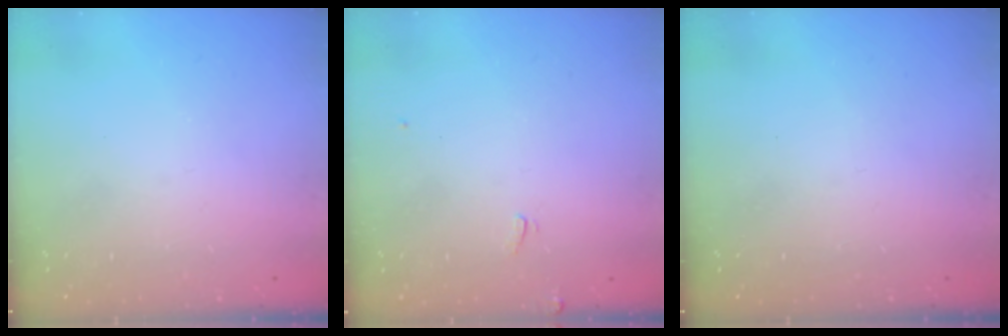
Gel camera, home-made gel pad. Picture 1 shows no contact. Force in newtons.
{"total": 1.2, "press": 1.0, "slide": 0.6}
{"total": 0.0}